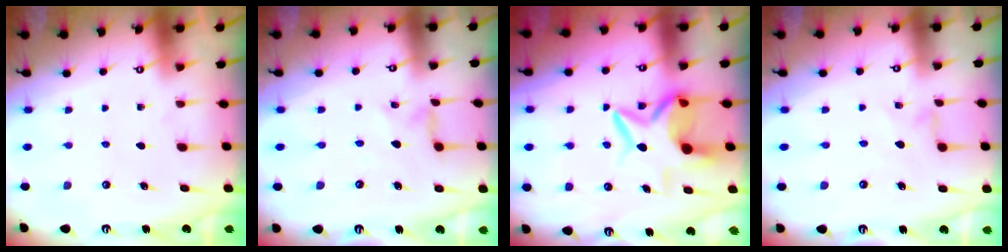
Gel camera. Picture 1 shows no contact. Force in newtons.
{"total": 0.5, "press": 0.5, "slide": 0.3}
{"total": 9.9, "press": 9.9, "slide": 1.0}
{"total": 0.0}